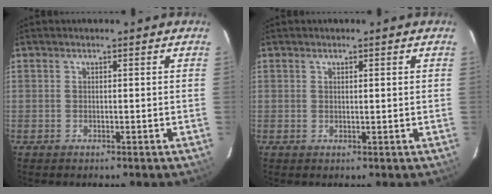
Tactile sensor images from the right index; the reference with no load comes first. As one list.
[{"total": 1.2, "force": [0.3, 0.4, 1.1], "torque": [-0.025, 0.002, 0.006]}]